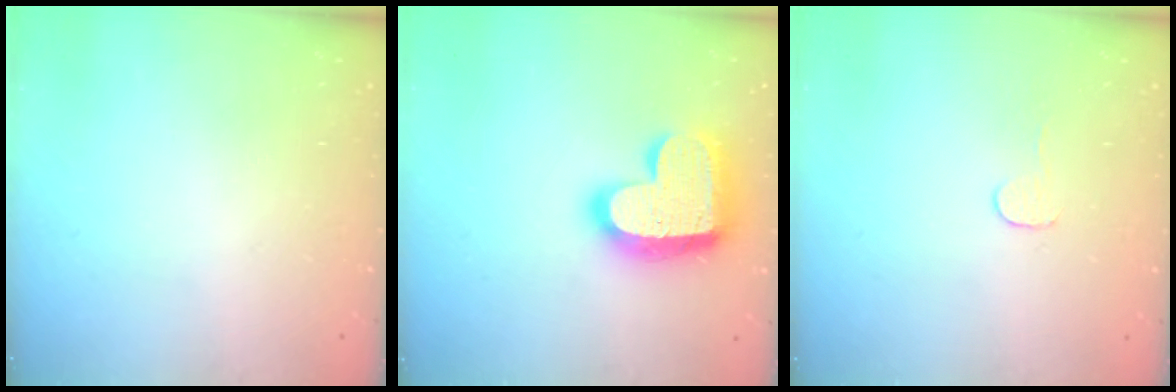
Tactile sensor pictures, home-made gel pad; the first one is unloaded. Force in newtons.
{"total": 20.5, "press": 20.4, "slide": 1.5}
{"total": 3.0, "press": 3.0, "slide": 0.3}